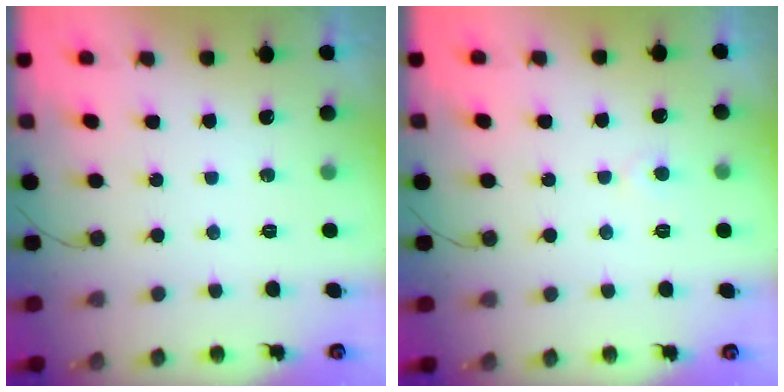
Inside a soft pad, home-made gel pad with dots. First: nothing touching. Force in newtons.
{"total": 2.7, "press": 2.7, "slide": 0.2}